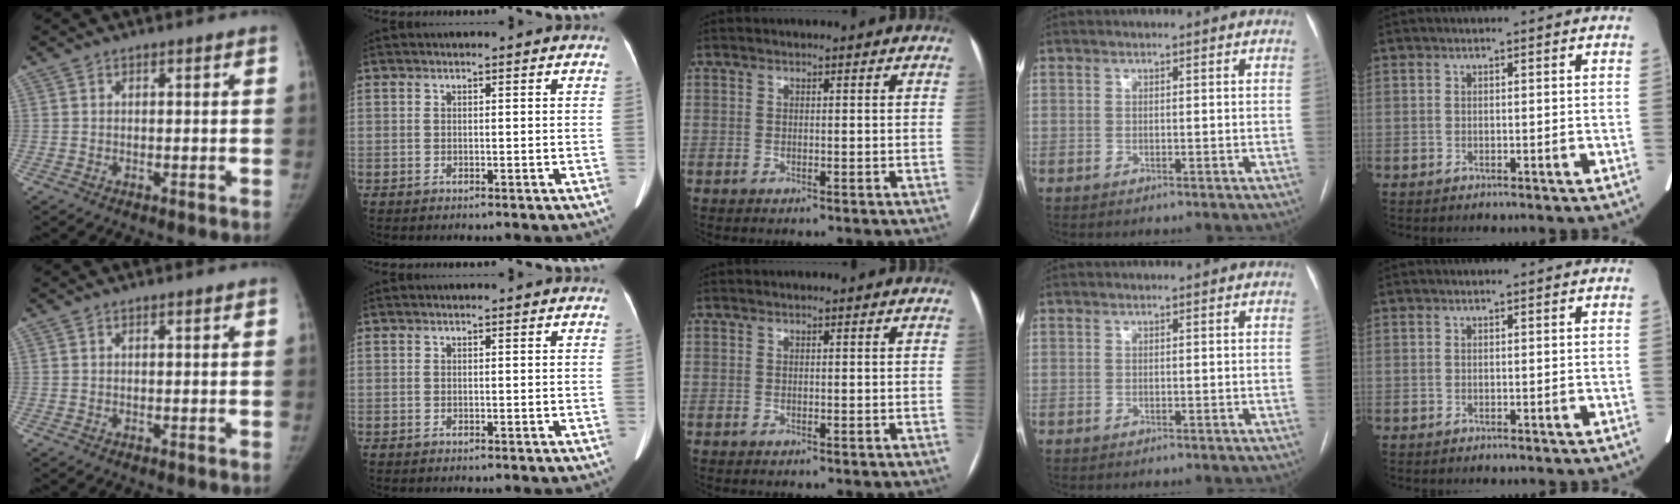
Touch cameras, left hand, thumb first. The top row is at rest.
{}